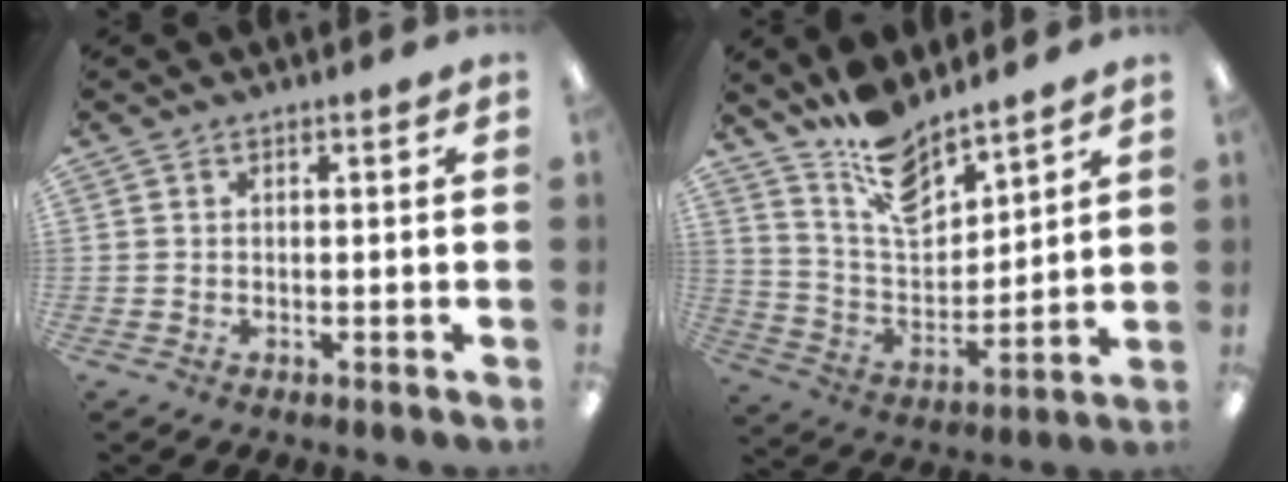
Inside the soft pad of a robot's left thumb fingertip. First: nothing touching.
{"total": 13.5, "force": [10.7, 5.6, 6.0], "torque": [-0.114, -0.072, 0.198]}